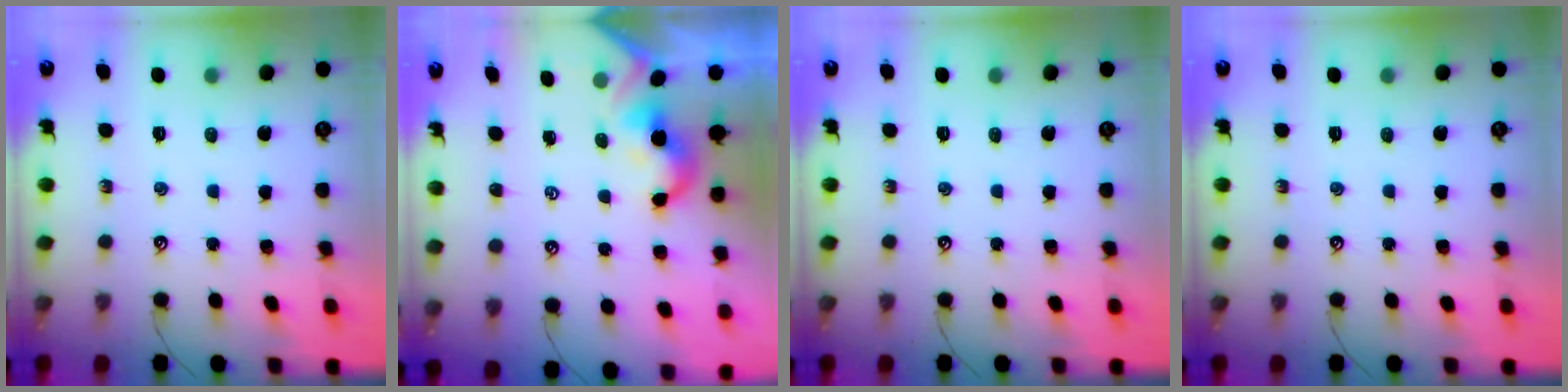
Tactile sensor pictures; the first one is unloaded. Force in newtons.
{"total": 2.1, "press": 2.0, "slide": 0.5}
{"total": 0.0}
{"total": 0.0}